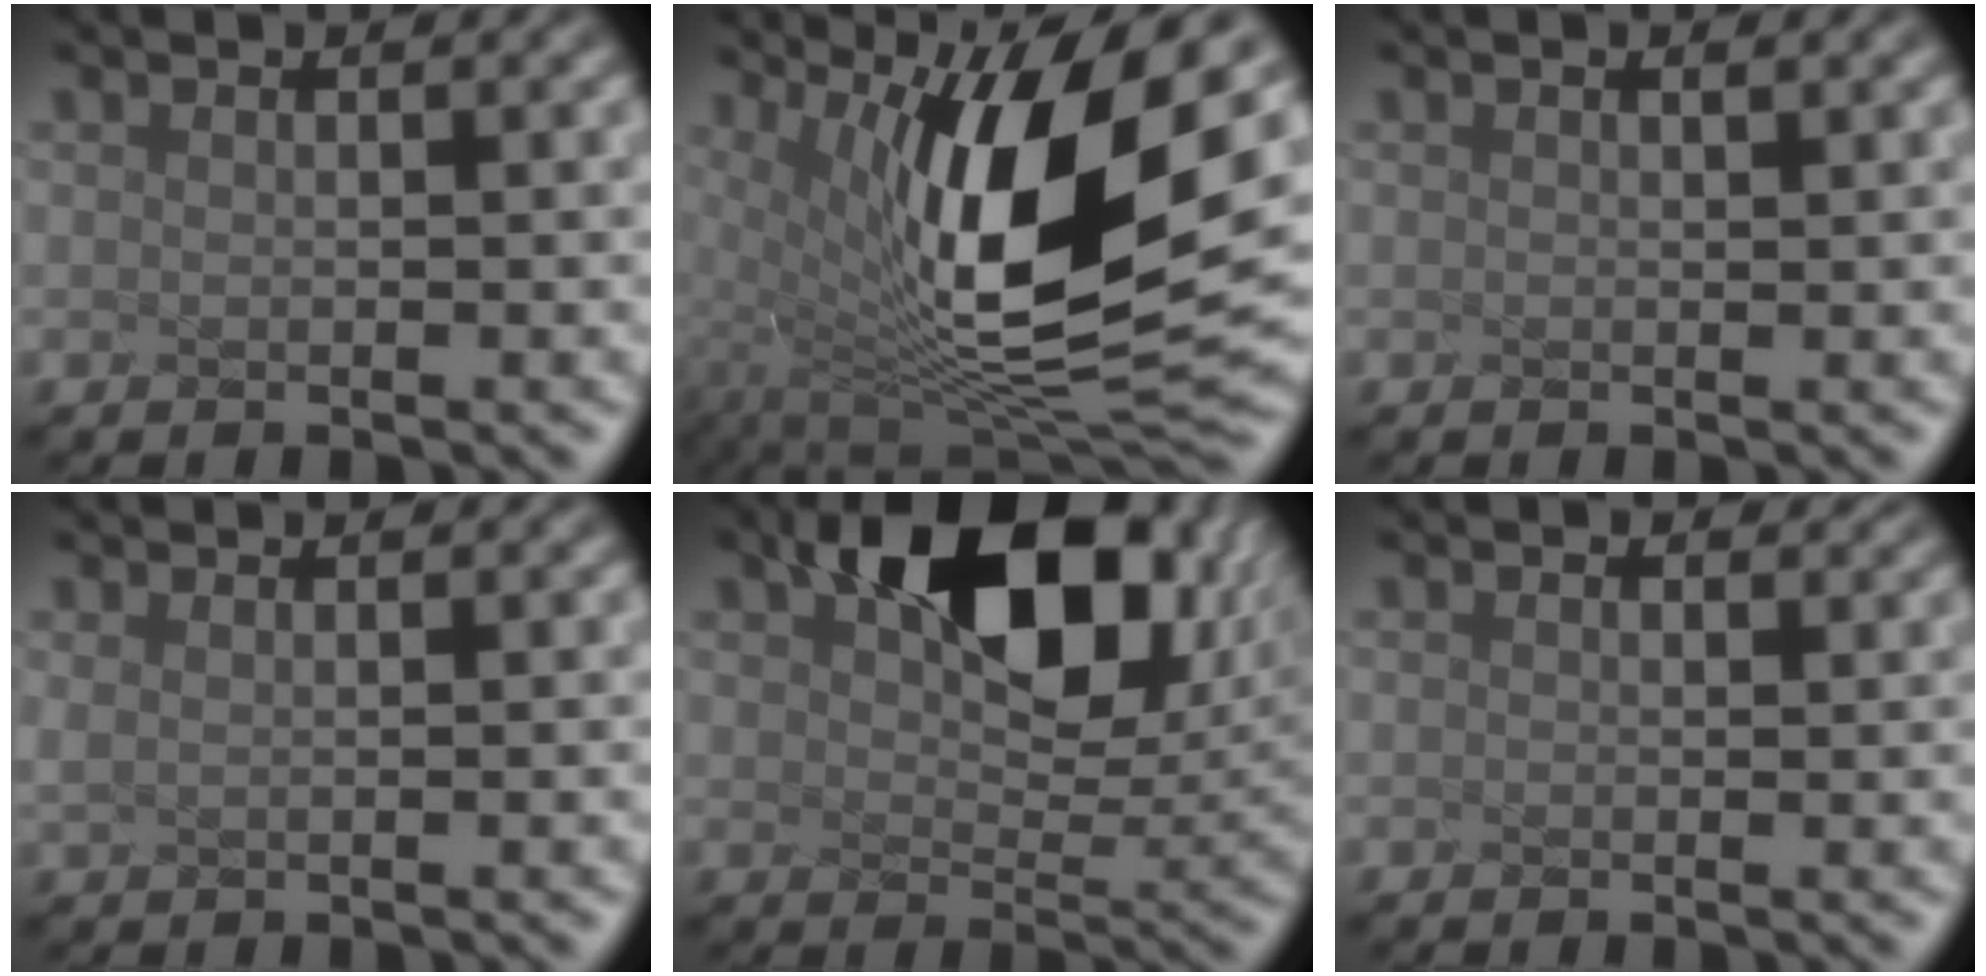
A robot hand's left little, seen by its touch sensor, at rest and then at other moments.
{"total": 12.3, "force": [1.5, 4.3, 11.5], "torque": [-0.238, -0.037, 0.082]}
{"total": 0.5, "force": [0.3, 0.2, 0.4], "torque": [-0.001, 0.005, 0.002]}
{"total": 0.0}
{"total": 8.7, "force": [2.9, 4.8, 6.7], "torque": [-0.127, -0.009, 0.098]}
{"total": 0.9, "force": [0.8, 0.3, 0.1], "torque": [-0.004, 0.009, 0.012]}